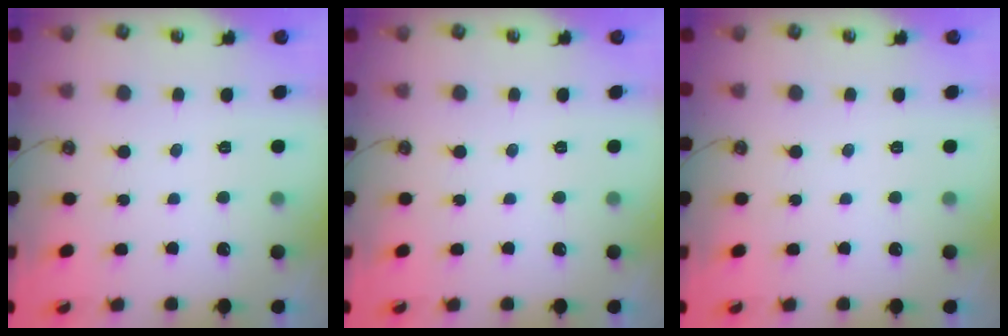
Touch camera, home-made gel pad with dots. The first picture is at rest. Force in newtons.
{"total": 0.0}
{"total": 0.0}